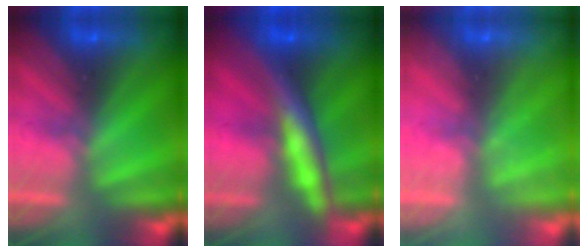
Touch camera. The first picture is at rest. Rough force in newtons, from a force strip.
{"total": 7.8}
{"total": 2.1}